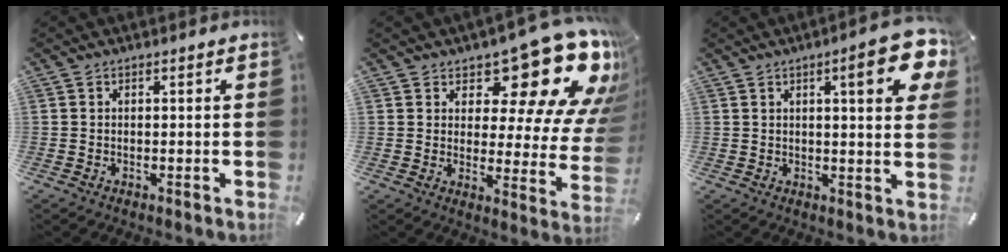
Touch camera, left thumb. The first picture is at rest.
{"total": 19.5, "force": [12.8, 8.7, 11.8], "torque": [-0.146, -0.107, 0.210]}
{"total": 12.1, "force": [5.3, 2.8, 10.6], "torque": [-0.145, -0.021, 0.080]}